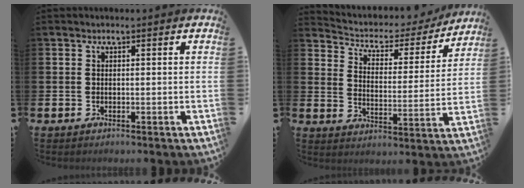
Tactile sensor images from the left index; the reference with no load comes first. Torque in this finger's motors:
{"motor_torque": [0.95, -1.19, 0.13, 0.02]}